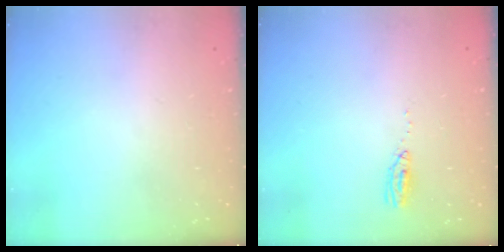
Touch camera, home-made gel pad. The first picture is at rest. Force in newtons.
{"total": 9.3, "press": 5.1, "slide": 7.7}